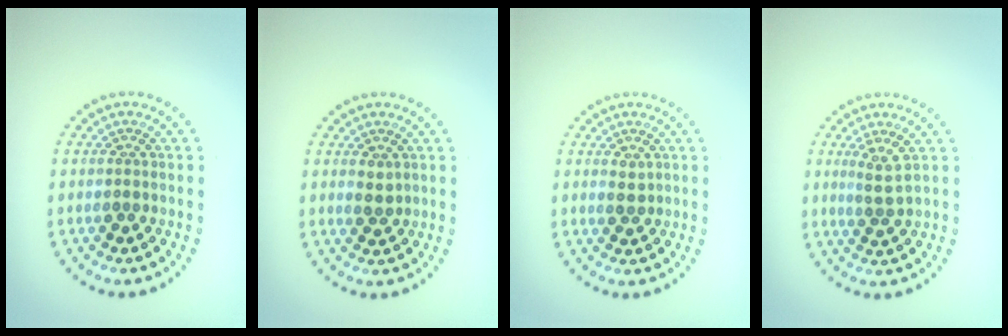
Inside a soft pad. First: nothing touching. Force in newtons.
{"total": 0.8, "press": 0.8, "slide": 0.2}
{"total": 0.9, "press": 0.9, "slide": 0.2}
{"total": 1.9, "press": 1.3, "slide": 1.4}